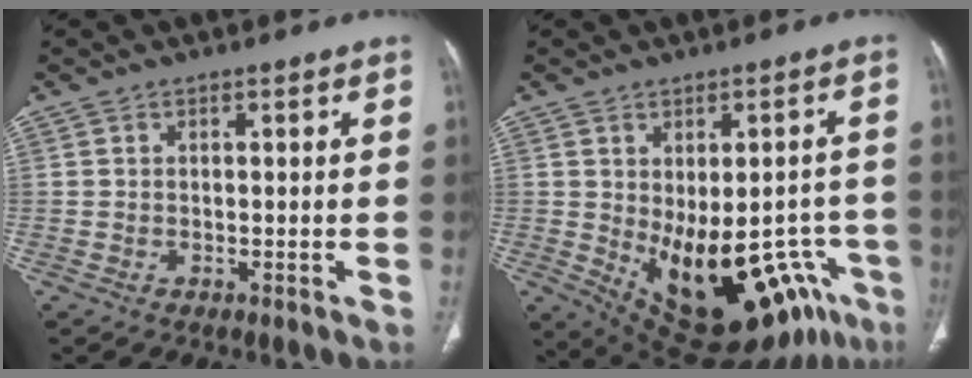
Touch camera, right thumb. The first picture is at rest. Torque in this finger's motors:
{"motor_torque": [2.54, 2.47, 1.32, -1.25, 0.50]}